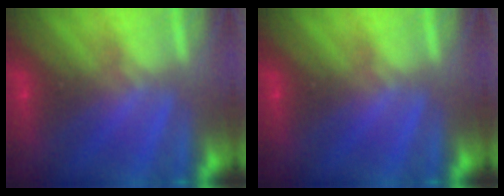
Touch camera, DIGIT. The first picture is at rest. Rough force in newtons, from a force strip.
{"total": 0.0}